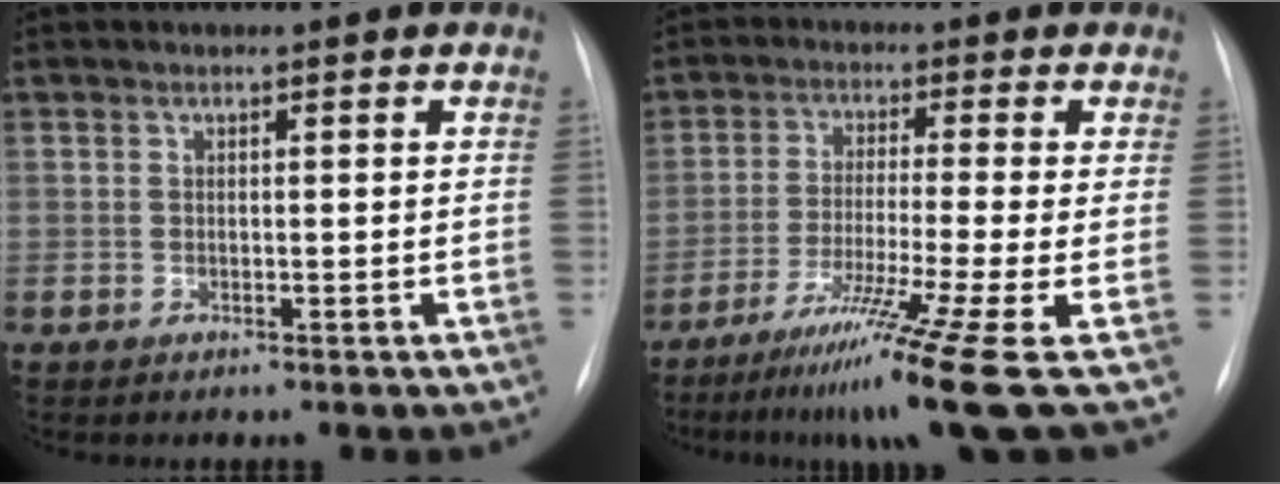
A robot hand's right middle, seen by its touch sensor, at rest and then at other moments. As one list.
[{"total": 13.1, "force": [-7.5, -2.9, 10.3], "torque": [-0.167, -0.042, -0.125]}]